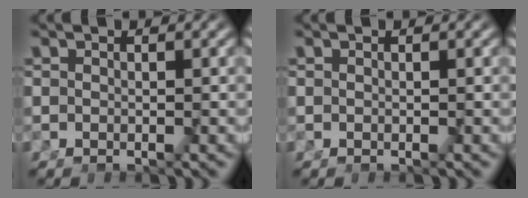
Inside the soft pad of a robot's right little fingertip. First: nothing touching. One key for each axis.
{"total": 0.0}